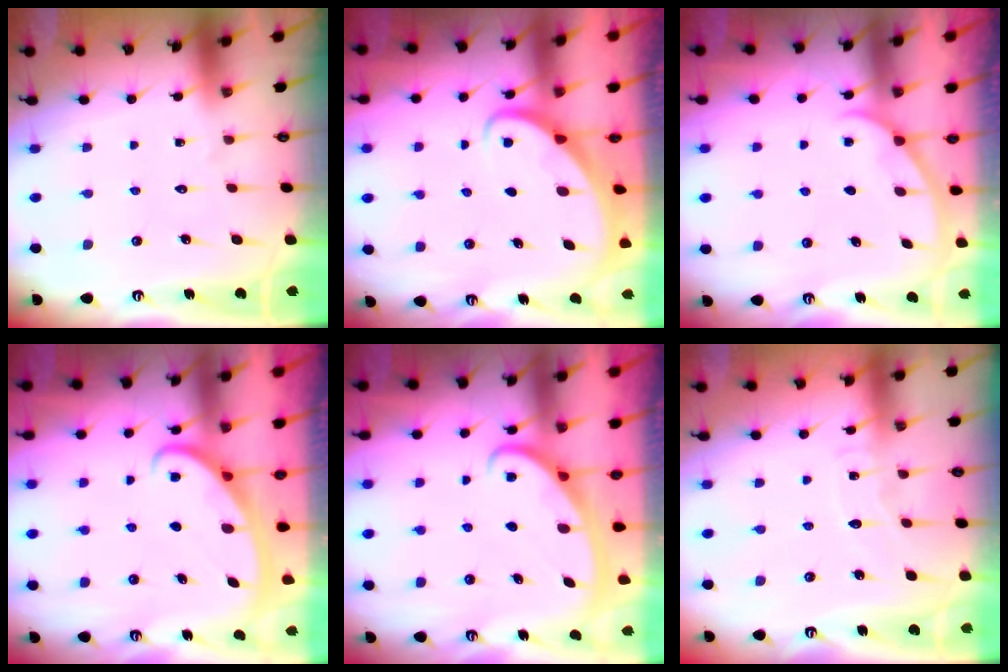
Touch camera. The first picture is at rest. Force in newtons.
{"total": 2.2, "press": 2.2, "slide": 0.2}
{"total": 0.8, "press": 0.8, "slide": 0.2}
{"total": 2.6, "press": 2.6, "slide": 0.4}
{"total": 2.6, "press": 2.6, "slide": 0.4}
{"total": 5.1, "press": 5.1, "slide": 0.5}